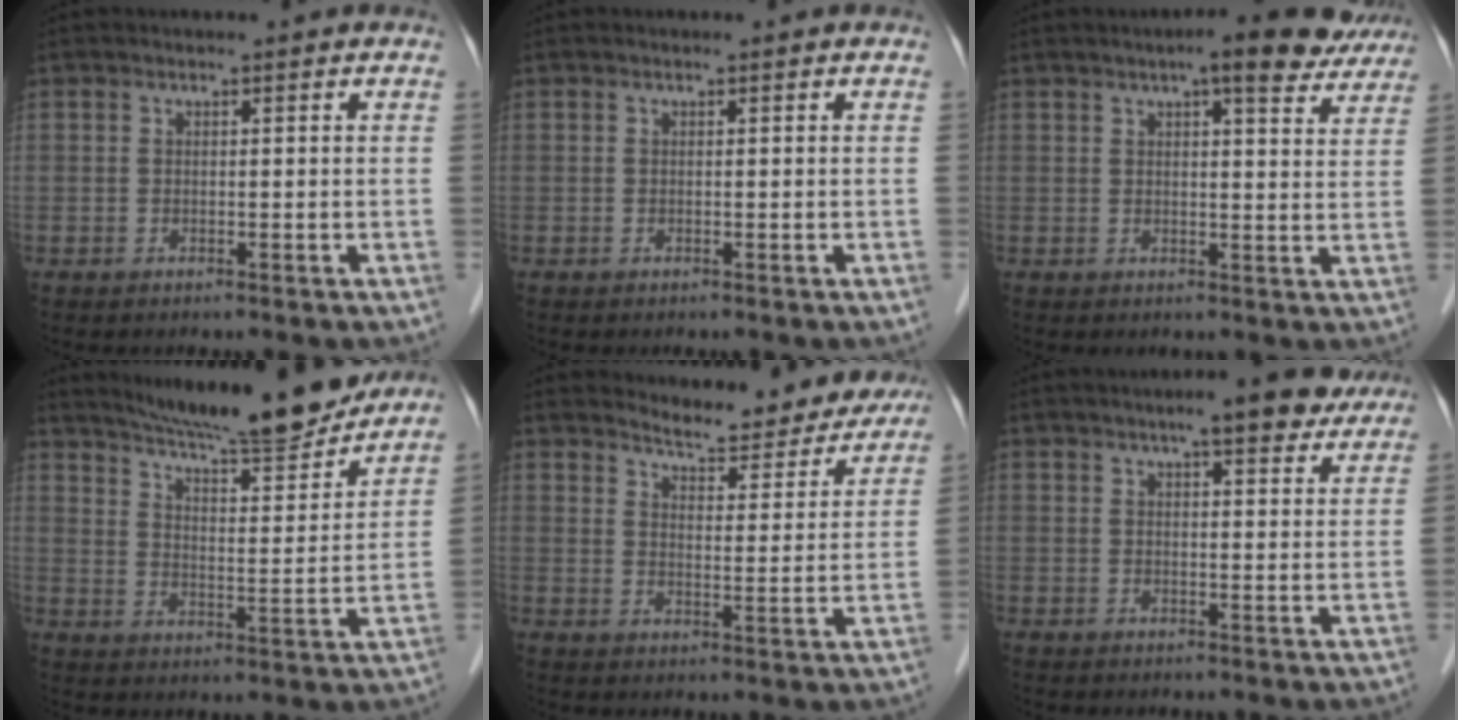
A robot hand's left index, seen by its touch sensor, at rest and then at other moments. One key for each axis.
{"total": 0.0}
{"total": 9.4, "fx": 7.3, "fy": 2.2, "fz": 5.5, "tx": -0.063, "ty": 0.009, "tz": 0.077}
{"total": 15.4, "fx": 14.0, "fy": 0.5, "fz": 6.3, "tx": -0.101, "ty": -0.011, "tz": 0.212}
{"total": 11.8, "fx": 11.4, "fy": 2.5, "fz": 1.7, "tx": -0.013, "ty": -0.017, "tz": 0.139}
{"total": 8.2, "fx": 6.5, "fy": 1.8, "fz": 4.7, "tx": -0.058, "ty": 0.012, "tz": 0.077}